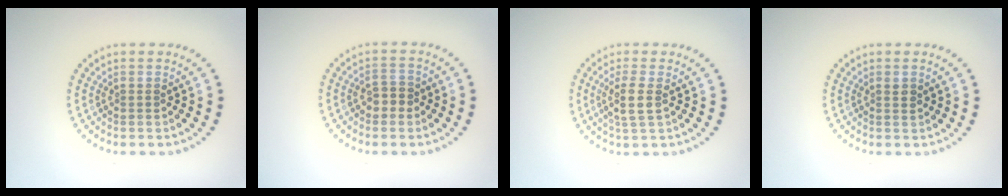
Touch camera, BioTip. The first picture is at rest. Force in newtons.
{"total": 1.7, "press": 1.7, "slide": 0.3}
{"total": 2.4, "press": 2.0, "slide": 1.2}
{"total": 0.8, "press": 0.7, "slide": 0.3}